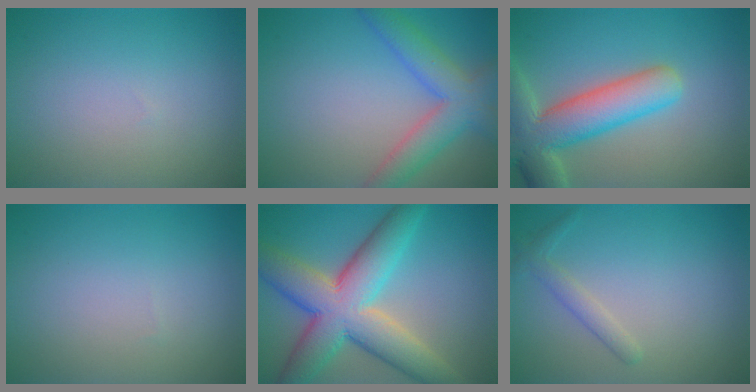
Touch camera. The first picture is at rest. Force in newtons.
{"total": 5.4, "press": 5.4, "slide": 0.2}
{"total": 8.5, "press": 8.5, "slide": 0.9}
{"total": 0.0}
{"total": 10.7, "press": 10.7, "slide": 0.5}
{"total": 1.6, "press": 1.6, "slide": 0.1}